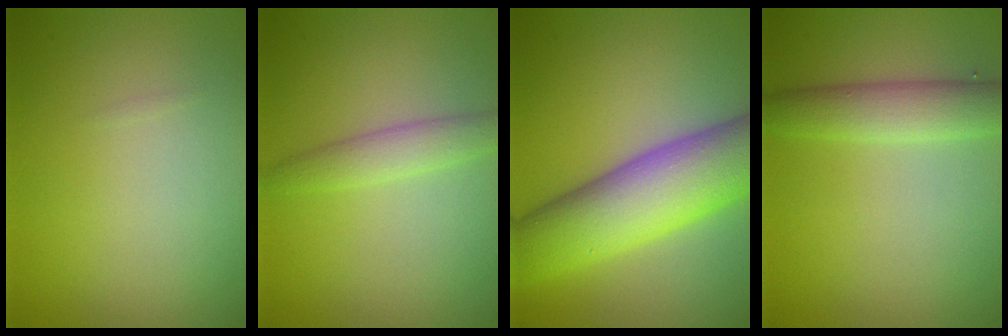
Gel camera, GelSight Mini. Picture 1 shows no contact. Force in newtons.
{"total": 2.2, "press": 2.2, "slide": 0.0}
{"total": 9.7, "press": 9.7, "slide": 0.3}
{"total": 3.4, "press": 3.4, "slide": 0.1}